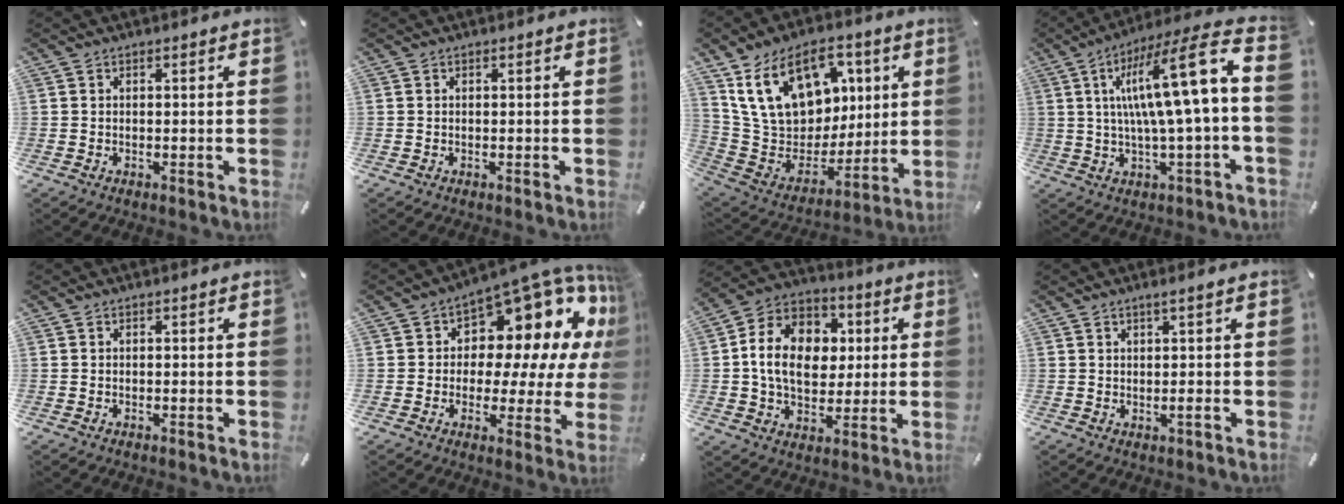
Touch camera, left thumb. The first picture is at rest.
{"total": 0.0}
{"total": 20.1, "force": [9.5, 13.9, 10.9], "torque": [-0.204, -0.037, 0.180]}
{"total": 18.6, "force": [4.3, 2.8, 17.9], "torque": [-0.300, -0.032, 0.053]}
{"total": 0.0}
{"total": 12.5, "force": [7.5, 7.0, 7.2], "torque": [-0.090, -0.091, 0.123]}
{"total": 14.5, "force": [1.2, 11.6, 8.6], "torque": [-0.161, 0.010, 0.022]}
{"total": 3.1, "force": [0.6, -0.1, 3.1], "torque": [-0.053, -0.008, 0.010]}